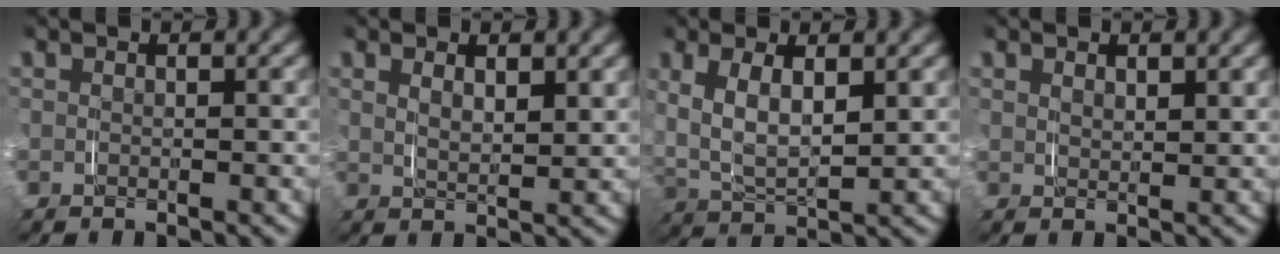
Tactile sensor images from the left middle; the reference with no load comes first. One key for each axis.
{"total": 2.0, "fx": 1.2, "fy": 0.6, "fz": 1.5, "tx": -0.030, "ty": -0.009, "tz": 0.027}
{"total": 5.9, "fx": 0.8, "fy": 3.7, "fz": 4.5, "tx": -0.110, "ty": -0.012, "tz": 0.021}
{"total": 1.1, "fx": 1.0, "fy": 0.3, "fz": 0.5, "tx": -0.008, "ty": -0.005, "tz": 0.022}